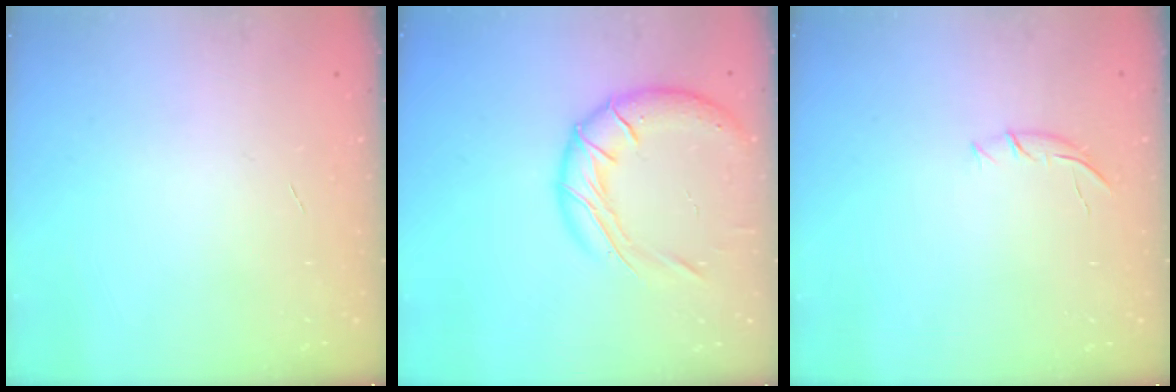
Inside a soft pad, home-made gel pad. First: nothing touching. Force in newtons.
{"total": 16.9, "press": 16.6, "slide": 3.2}
{"total": 6.3, "press": 6.2, "slide": 1.0}